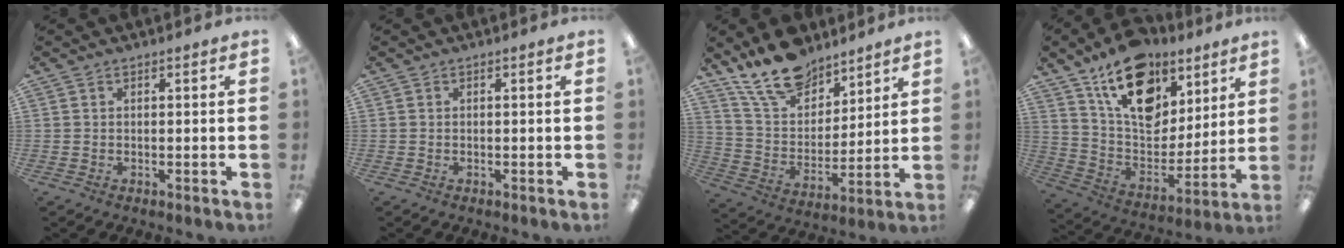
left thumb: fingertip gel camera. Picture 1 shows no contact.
{"total": 0.0}
{"total": 16.4, "force": [12.8, 8.0, 6.3], "torque": [-0.121, -0.075, 0.240]}
{"total": 19.7, "force": [12.1, 11.7, 10.2], "torque": [-0.163, -0.065, 0.217]}